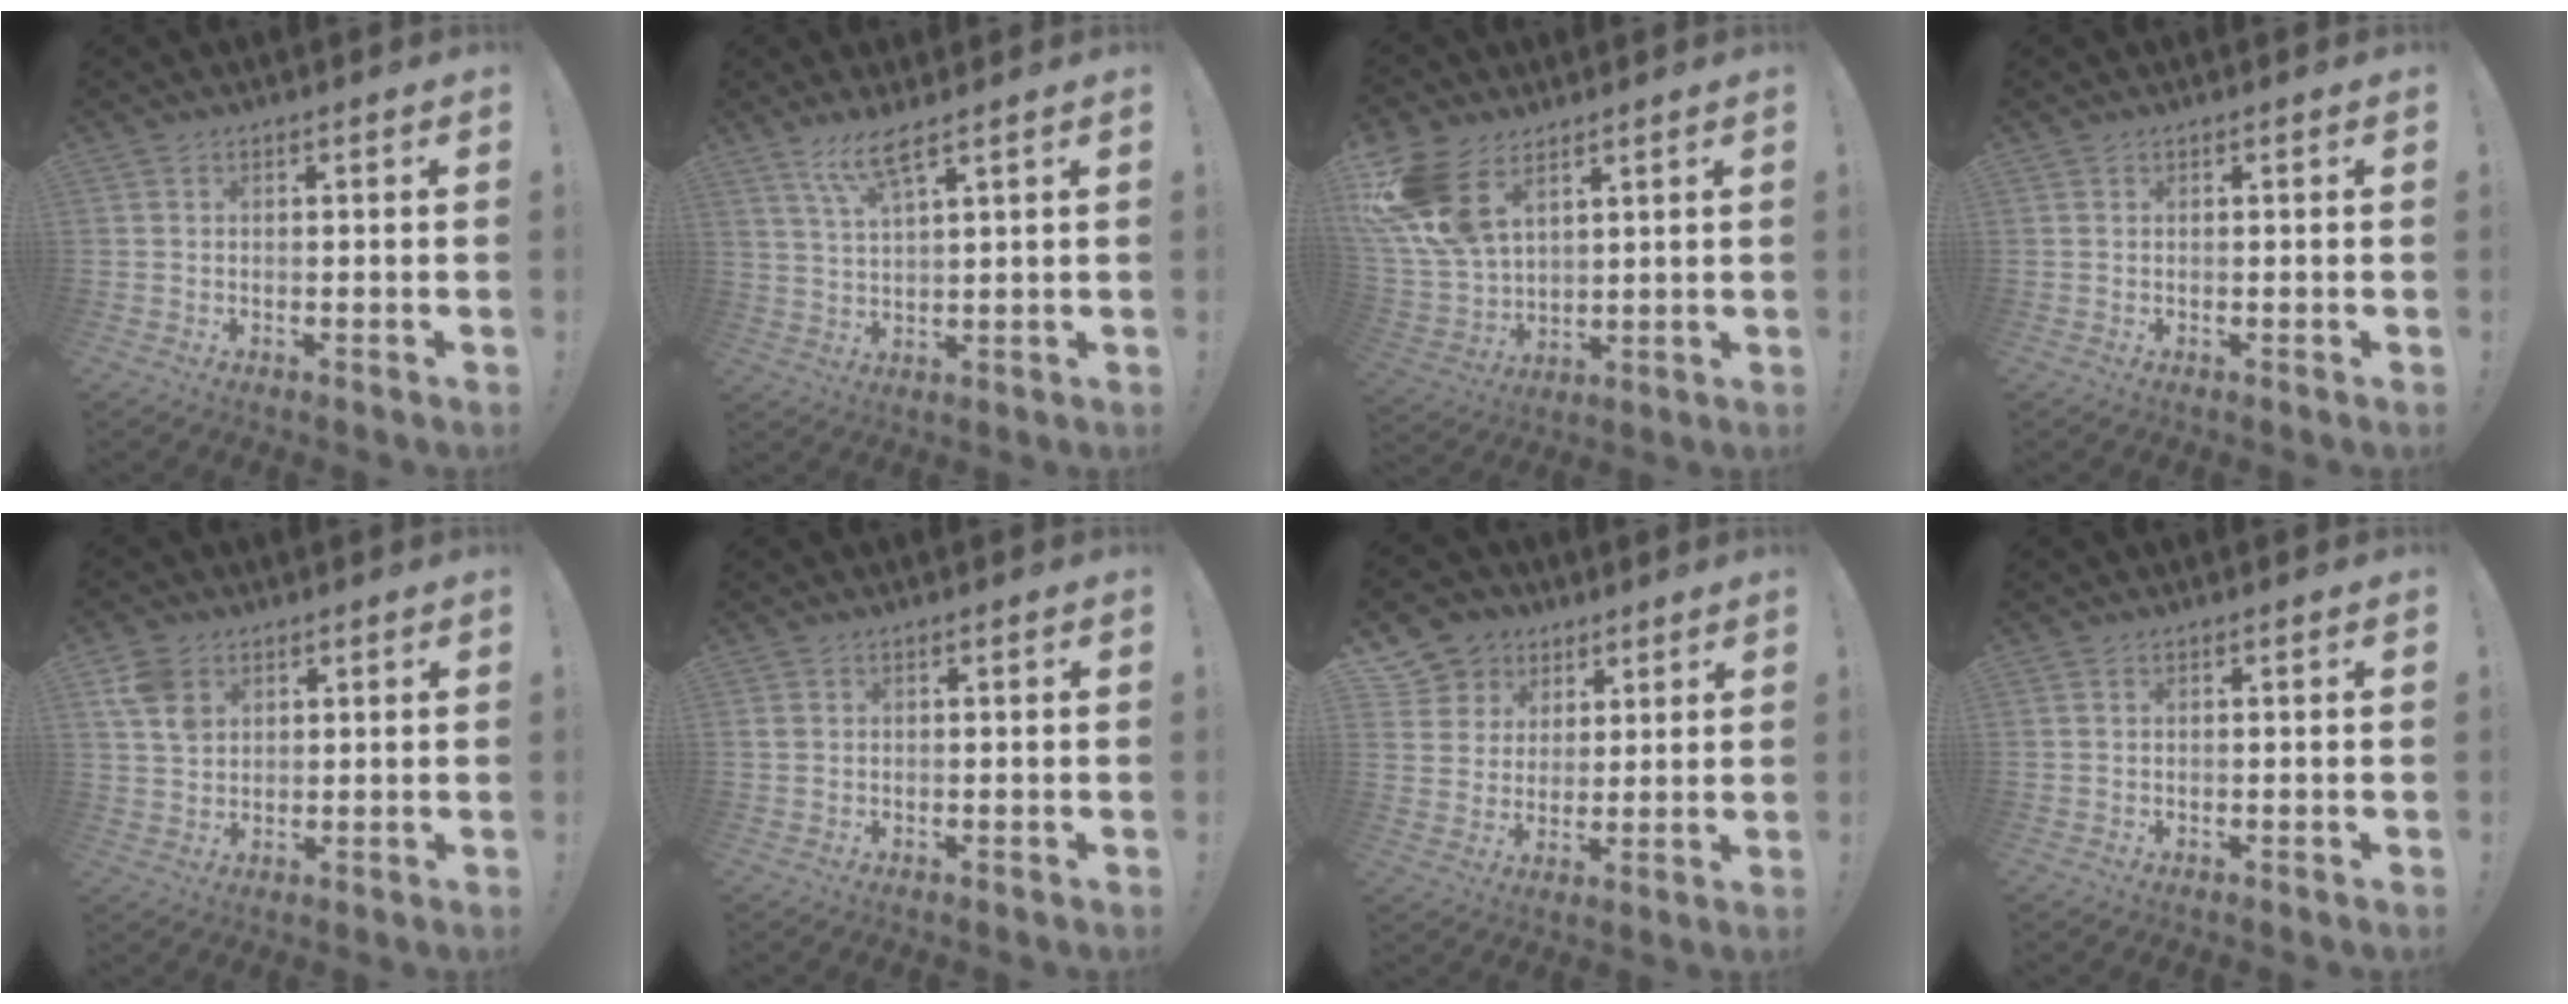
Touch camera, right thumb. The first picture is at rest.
{"total": 7.3, "force": [5.1, 1.2, 5.0], "torque": [-0.105, -0.018, 0.092]}
{"total": 16.8, "force": [8.5, 10.6, 10.0], "torque": [-0.204, -0.043, 0.167]}
{"total": 0.0}
{"total": 7.9, "force": [3.8, 5.7, 3.9], "torque": [-0.057, -0.009, 0.077]}
{"total": 1.0, "force": [0.4, 0.8, 0.4], "torque": [-0.006, 0.002, 0.006]}
{"total": 9.0, "force": [4.4, 7.8, 1.3], "torque": [-0.023, -0.031, 0.092]}
{"total": 0.0}